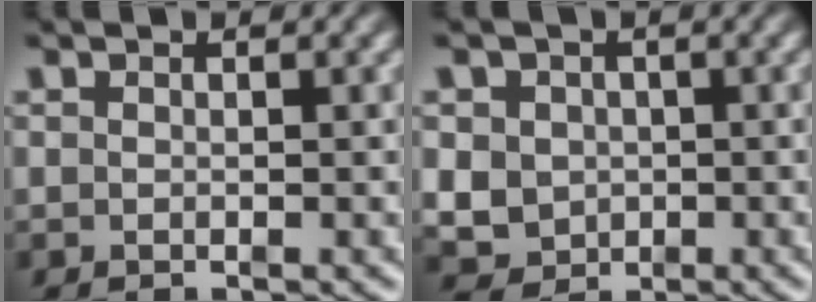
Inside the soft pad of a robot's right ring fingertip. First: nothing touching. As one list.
[{"total": 7.6, "force": [-1.2, 7.0, 2.8], "torque": [-0.069, -0.032, -0.011]}]